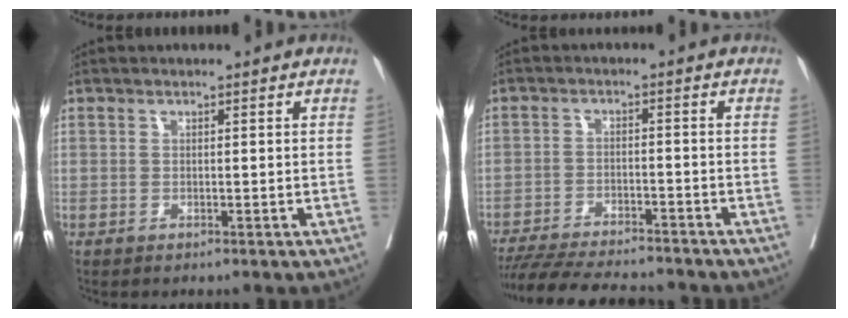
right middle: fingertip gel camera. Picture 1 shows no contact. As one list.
[{"total": 14.8, "force": [-13.5, 2.0, 5.7], "torque": [-0.106, -0.019, -0.198]}]